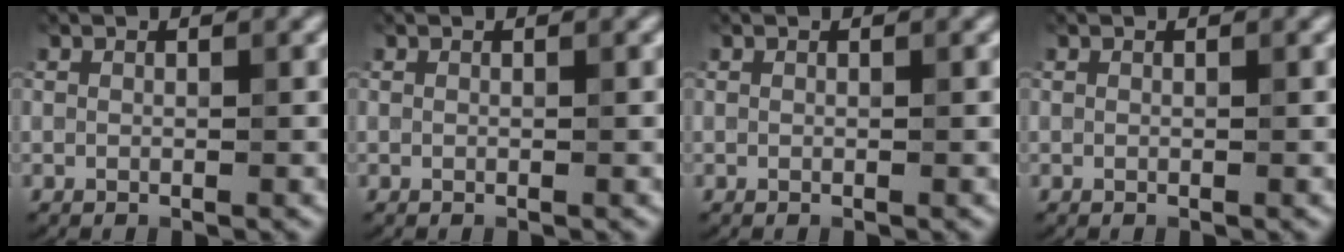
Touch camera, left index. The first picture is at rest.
{"total": 0.0}
{"total": 0.0}
{"total": 0.0}